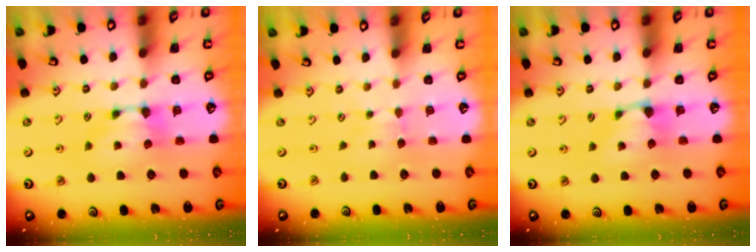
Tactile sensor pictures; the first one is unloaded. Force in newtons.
{"total": 2.4, "press": 2.4, "slide": 0.4}
{"total": 0.8, "press": 0.2, "slide": 0.8}